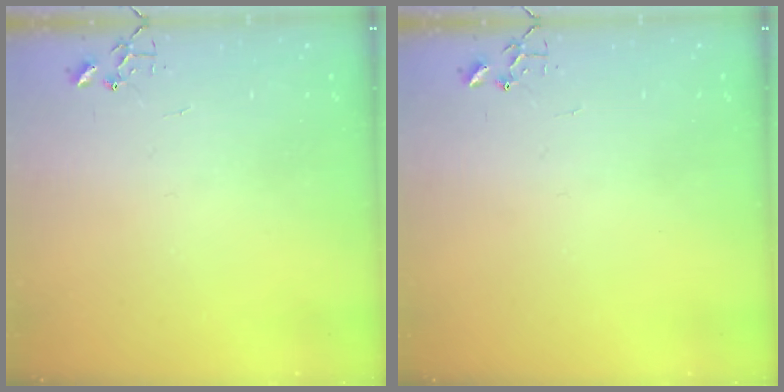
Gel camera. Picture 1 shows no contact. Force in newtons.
{"total": 0.0}